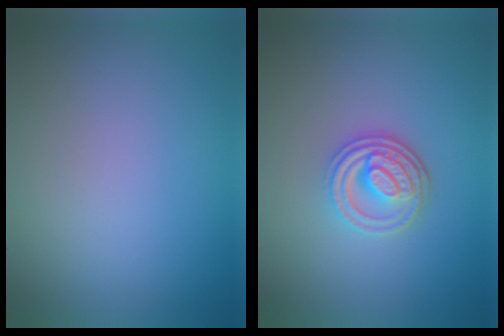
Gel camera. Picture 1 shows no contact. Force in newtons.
{"total": 3.9, "press": 3.1, "slide": 2.3}